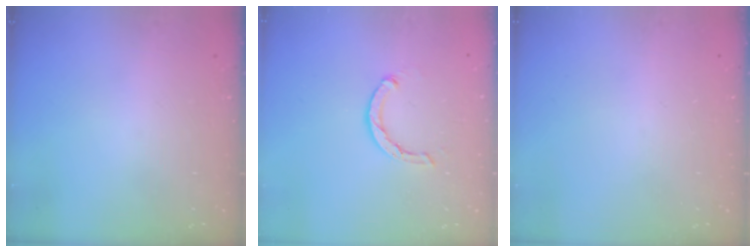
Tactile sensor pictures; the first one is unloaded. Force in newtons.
{"total": 3.7, "press": 3.6, "slide": 0.6}
{"total": 0.0}